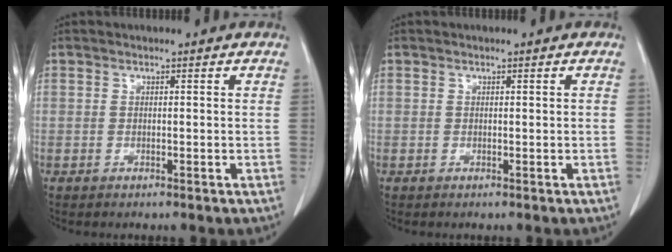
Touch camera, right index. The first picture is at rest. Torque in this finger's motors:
{"motor_torque": [-0.07, 0.06, -0.01, 0.01]}